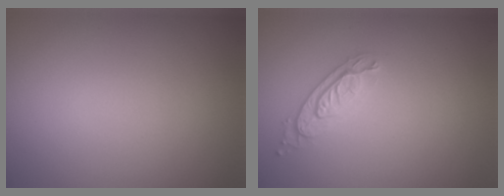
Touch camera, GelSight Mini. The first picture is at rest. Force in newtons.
{"total": 2.1, "press": 2.0, "slide": 0.6}